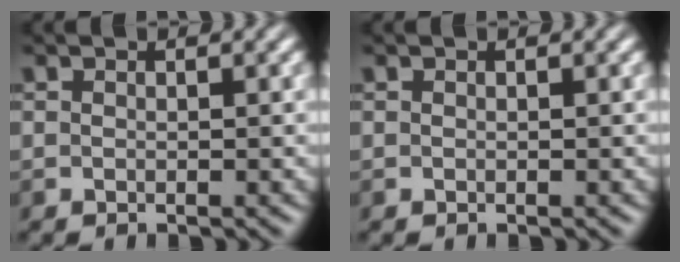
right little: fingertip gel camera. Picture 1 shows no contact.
{"total": 0.0}